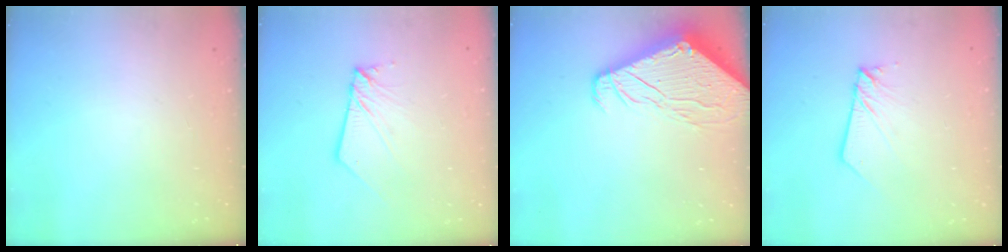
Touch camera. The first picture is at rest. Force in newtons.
{"total": 6.4, "press": 6.3, "slide": 0.8}
{"total": 10.1, "press": 10.0, "slide": 1.1}
{"total": 4.4, "press": 4.3, "slide": 0.6}